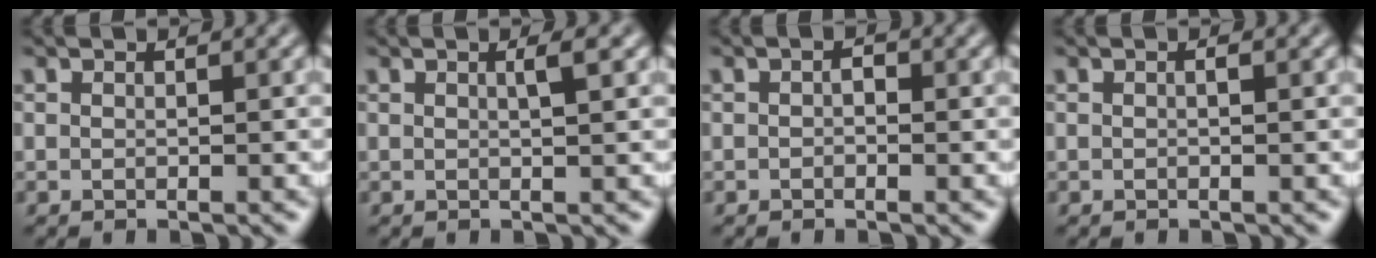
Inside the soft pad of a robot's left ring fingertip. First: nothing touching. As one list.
[{"total": 1.4, "force": [0.5, 0.3, 1.3], "torque": [-0.018, 0.003, 0.004]}, {"total": 1.0, "force": [-0.1, 0.6, 0.7], "torque": [-0.010, 0.000, -0.003]}, {"total": 0.5, "force": [0.1, 0.1, 0.5], "torque": [-0.011, 0.001, 0.001]}]